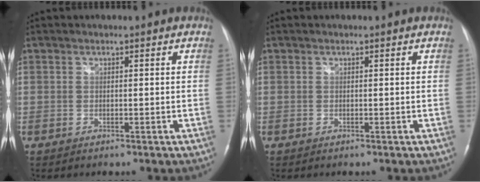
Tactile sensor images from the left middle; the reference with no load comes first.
{"total": 0.0}